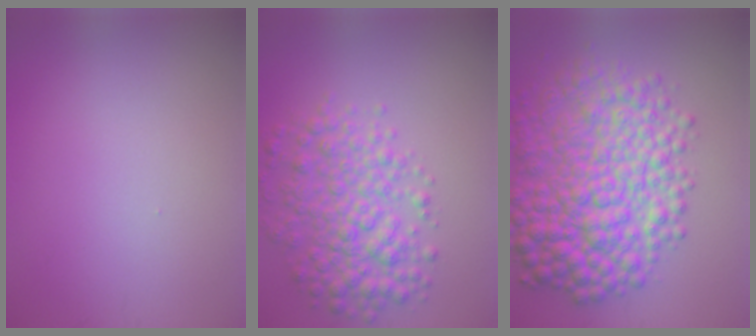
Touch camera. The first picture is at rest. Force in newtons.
{"total": 5.5, "press": 5.5, "slide": 0.1}
{"total": 9.9, "press": 9.9, "slide": 0.1}